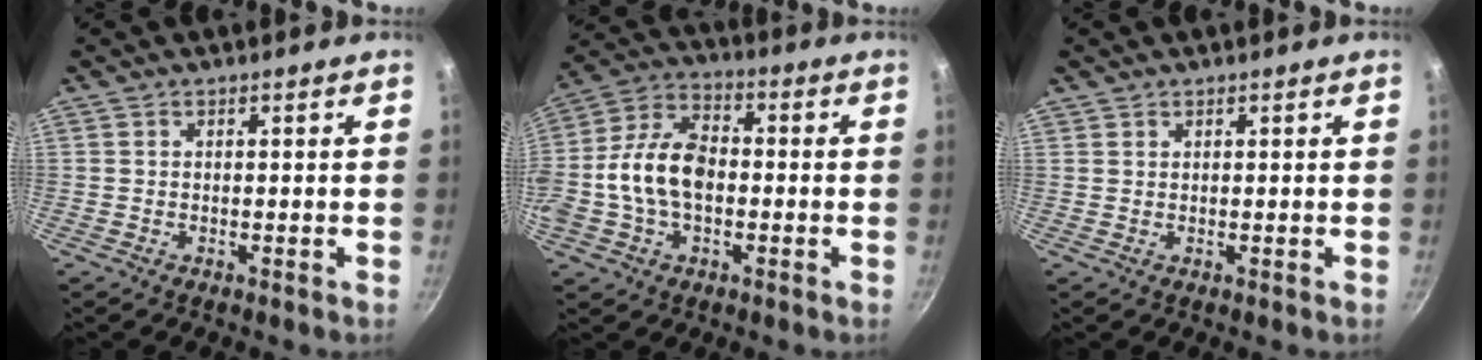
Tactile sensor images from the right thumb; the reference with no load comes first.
{"total": 13.8, "force": [-1.4, 8.9, 10.4], "torque": [-0.179, 0.037, -0.040]}
{"total": 0.6, "force": [0.3, 0.4, -0.1], "torque": [0.008, -0.003, 0.005]}